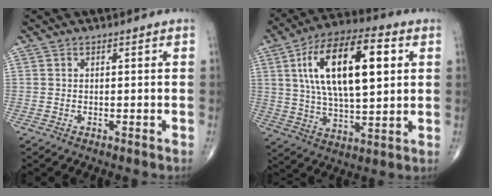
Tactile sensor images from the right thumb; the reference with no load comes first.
{"total": 21.5, "force": [5.6, 9.1, 18.6], "torque": [-0.312, 0.003, 0.089]}